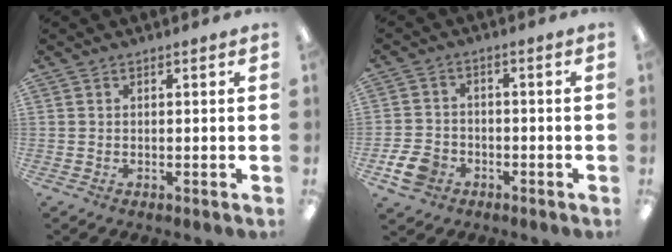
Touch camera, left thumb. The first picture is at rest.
{"total": 6.4, "force": [-3.4, 4.6, 2.8], "torque": [-0.058, 0.017, -0.061]}